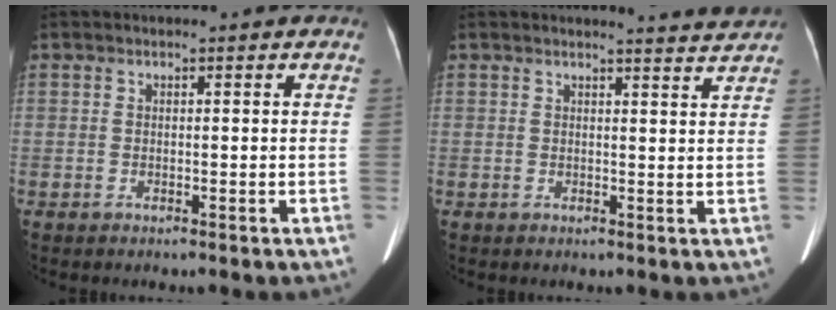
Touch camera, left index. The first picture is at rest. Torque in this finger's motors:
{"motor_torque": [-0.59, -0.33, -0.24, -0.10]}